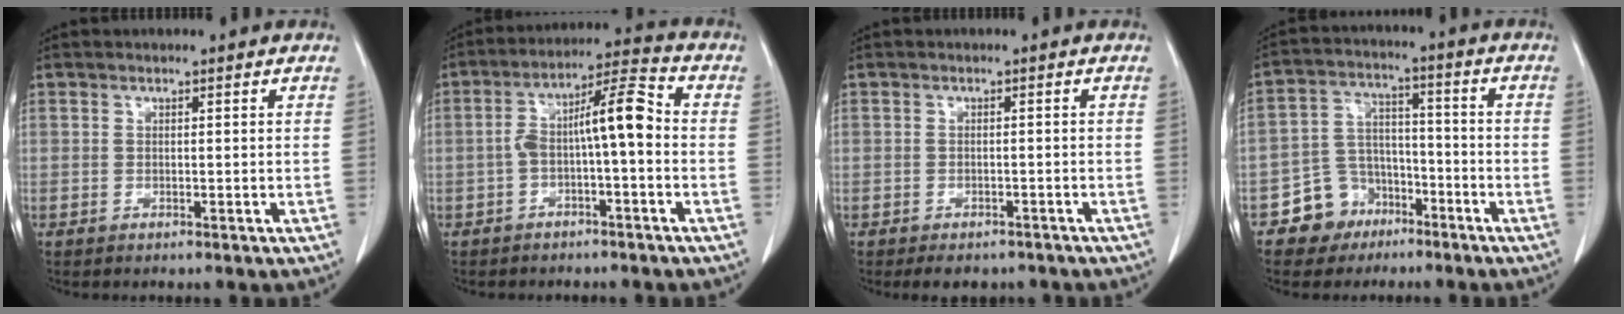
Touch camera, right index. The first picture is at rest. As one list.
[{"total": 8.8, "force": [-1.0, 1.5, 8.6], "torque": [-0.149, 0.036, -0.021]}, {"total": 4.6, "force": [-3.7, 2.4, 1.2], "torque": [-0.006, 0.004, -0.044]}, {"total": 8.1, "force": [-4.8, 6.4, 1.3], "torque": [-0.024, 0.021, -0.075]}]